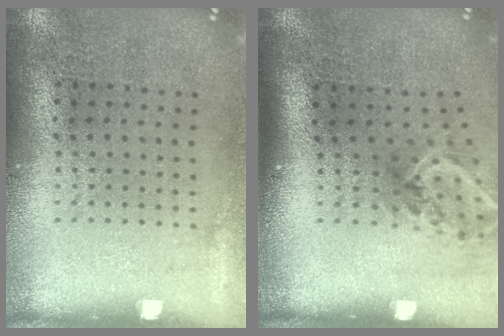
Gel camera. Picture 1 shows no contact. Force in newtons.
{"total": 2.1, "press": 1.3, "slide": 1.6}